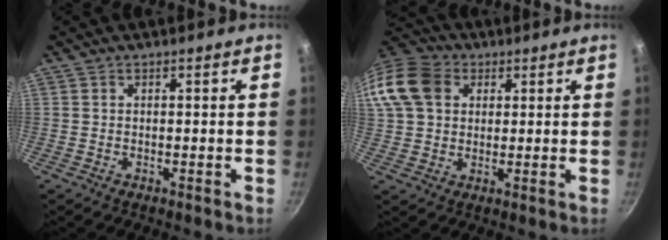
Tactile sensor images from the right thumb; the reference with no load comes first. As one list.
[{"total": 15.5, "force": [4.7, 12.2, 8.4], "torque": [-0.177, 0.023, 0.075]}]